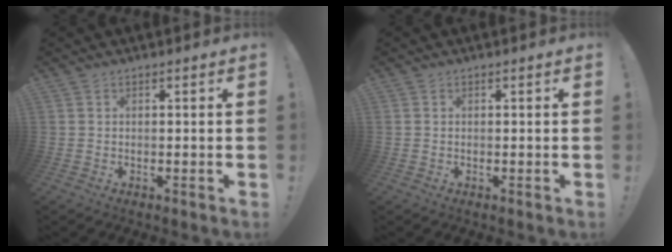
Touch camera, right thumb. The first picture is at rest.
{"total": 0.0}